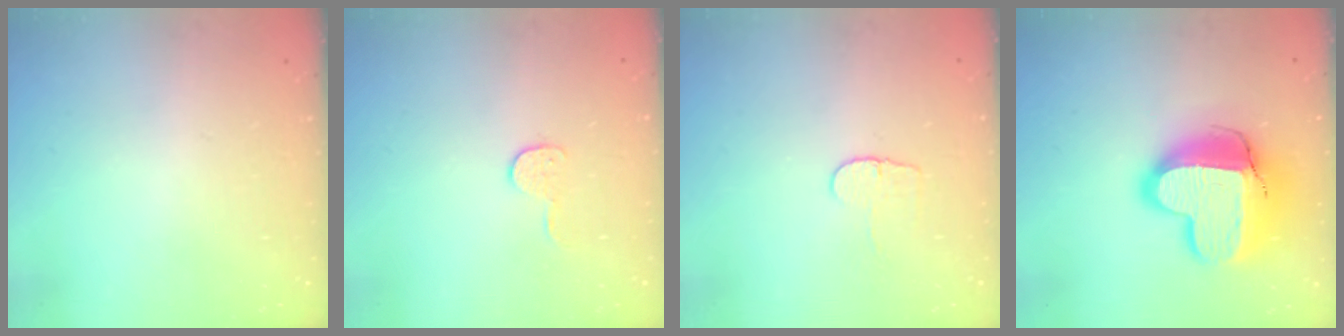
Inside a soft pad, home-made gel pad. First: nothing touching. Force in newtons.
{"total": 5.7, "press": 5.7, "slide": 0.3}
{"total": 4.8, "press": 4.8, "slide": 0.4}
{"total": 16.9, "press": 16.8, "slide": 1.4}